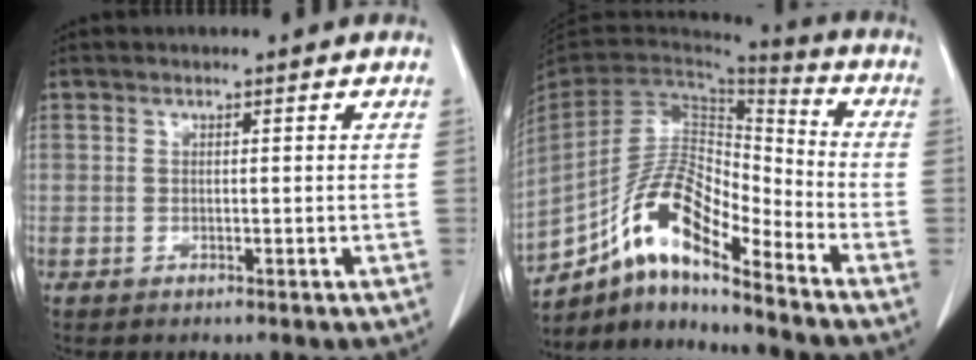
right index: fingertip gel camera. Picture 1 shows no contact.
{"total": 14.0, "force": [-9.6, 3.3, 9.7], "torque": [-0.186, 0.023, -0.174]}